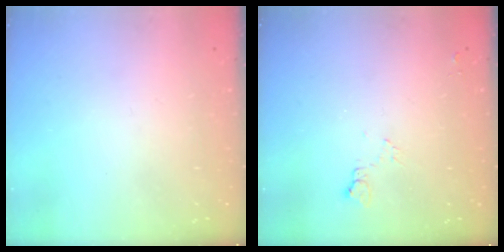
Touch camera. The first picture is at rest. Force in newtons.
{"total": 5.3, "press": 5.3, "slide": 0.7}